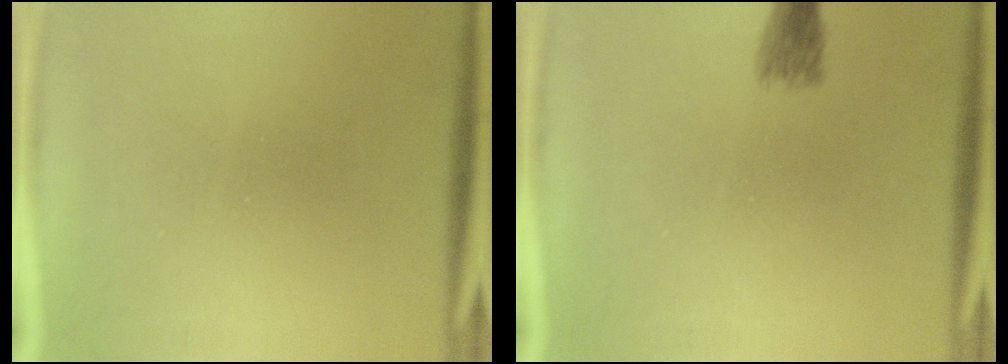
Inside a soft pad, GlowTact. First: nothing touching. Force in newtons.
{"total": 2.0}